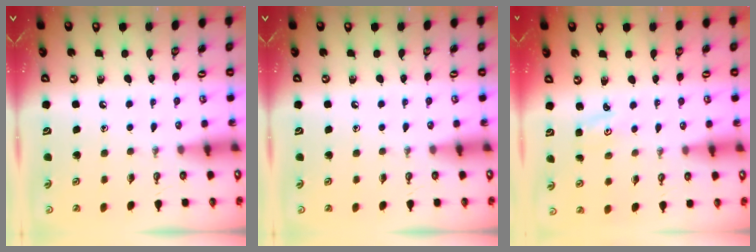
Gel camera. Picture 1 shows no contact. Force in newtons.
{"total": 0.0}
{"total": 1.3, "press": 1.2, "slide": 0.2}